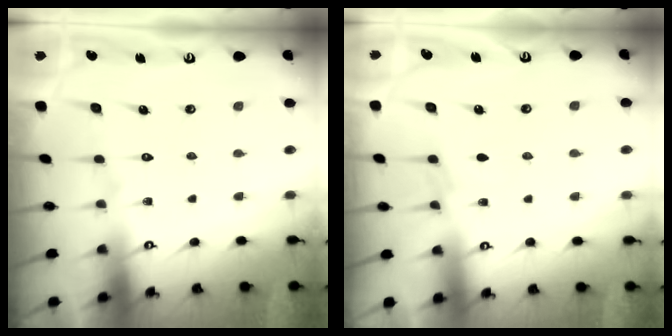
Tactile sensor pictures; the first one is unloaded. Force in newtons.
{"total": 2.3, "press": 2.3, "slide": 0.4}